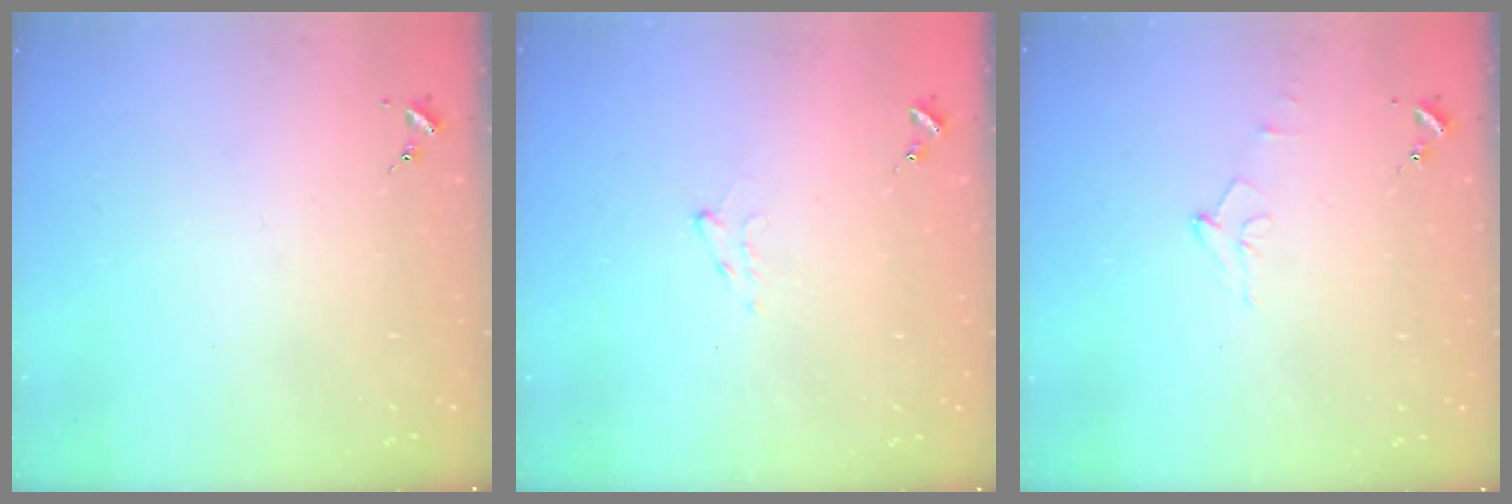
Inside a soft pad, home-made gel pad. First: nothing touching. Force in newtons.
{"total": 5.7, "press": 5.7, "slide": 0.7}
{"total": 6.5, "press": 6.5, "slide": 0.8}